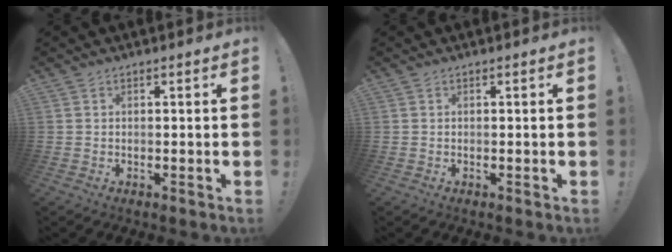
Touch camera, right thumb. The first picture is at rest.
{"total": 0.0}